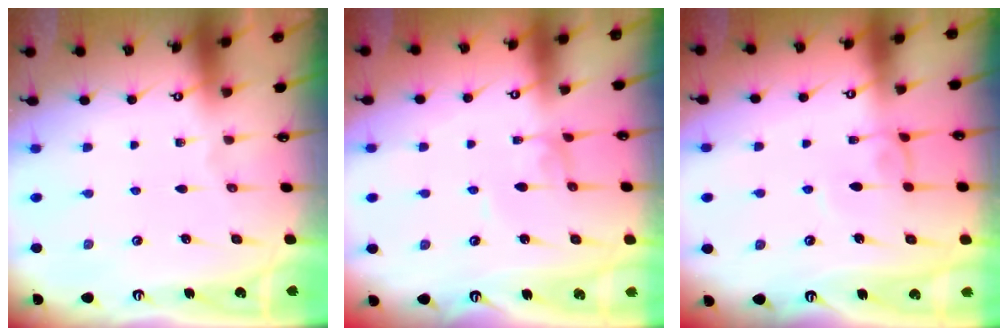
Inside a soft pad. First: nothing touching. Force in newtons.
{"total": 2.6, "press": 2.6, "slide": 0.0}
{"total": 0.6, "press": 0.4, "slide": 0.4}